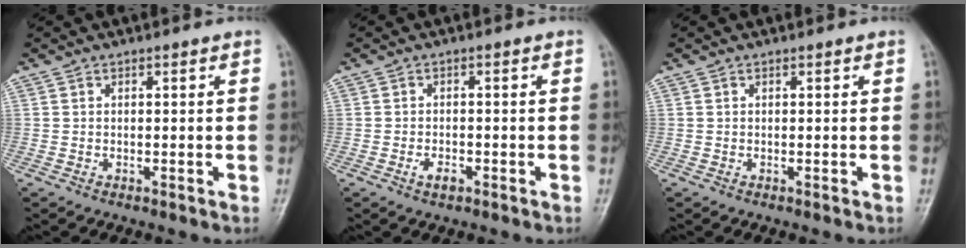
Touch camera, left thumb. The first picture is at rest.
{"total": 2.1, "force": [-1.3, 1.1, 1.3], "torque": [-0.025, 0.005, -0.021]}
{"total": 0.0}